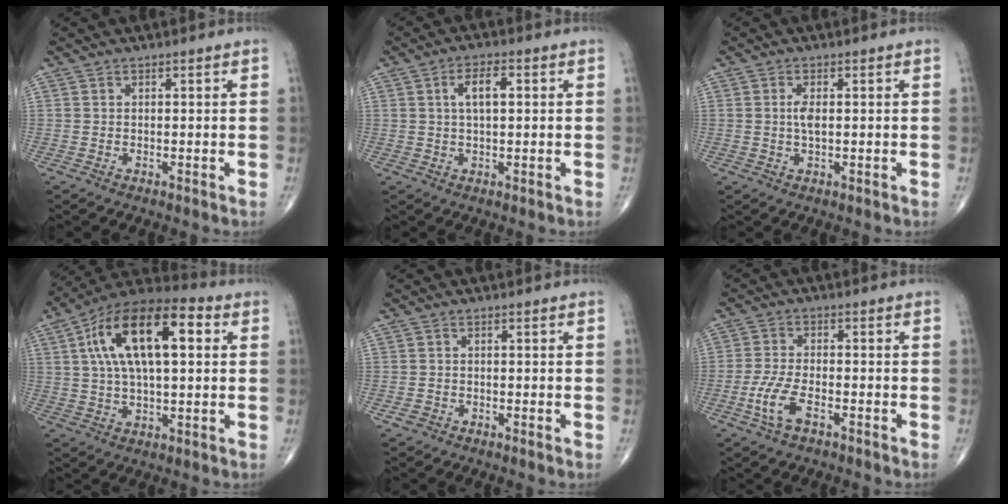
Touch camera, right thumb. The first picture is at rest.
{"total": 5.1, "force": [1.1, 2.2, 4.4], "torque": [-0.078, 0.007, 0.018]}
{"total": 2.5, "force": [0.2, 1.0, 2.3], "torque": [-0.045, -0.002, 0.003]}
{"total": 19.4, "force": [4.7, 8.7, 16.7], "torque": [-0.285, 0.025, 0.068]}
{"total": 1.4, "force": [-0.8, 0.9, 0.6], "torque": [-0.011, 0.000, -0.016]}
{"total": 6.3, "force": [-2.9, 2.7, 4.9], "torque": [-0.113, 0.012, -0.058]}